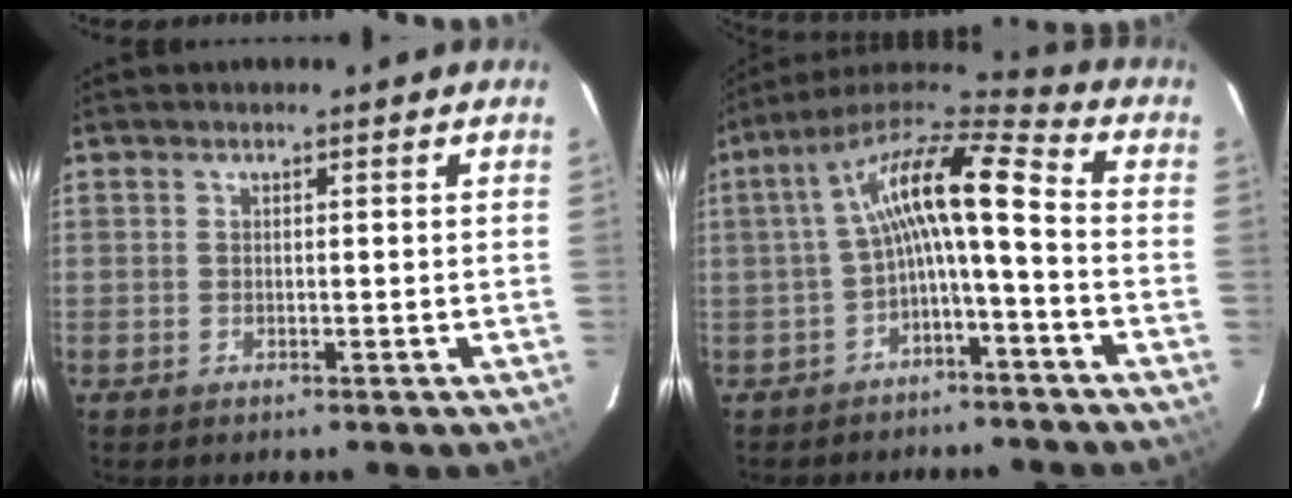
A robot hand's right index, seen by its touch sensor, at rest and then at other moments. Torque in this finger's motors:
{"motor_torque": [1.00, -0.58, 1.01, 0.21]}